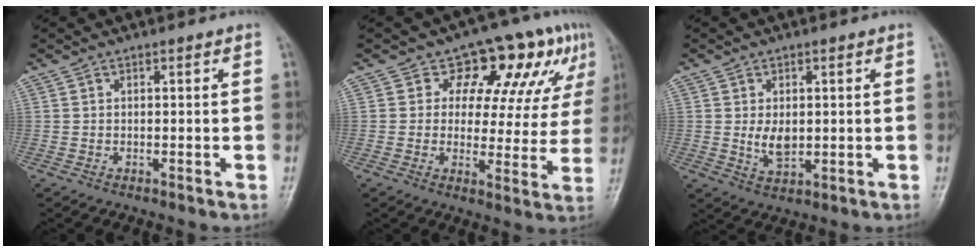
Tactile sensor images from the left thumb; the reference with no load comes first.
{"total": 13.7, "force": [7.4, 7.8, 8.6], "torque": [-0.059, -0.023, 0.088]}
{"total": 4.6, "force": [0.3, 2.8, 3.6], "torque": [-0.054, -0.009, 0.013]}